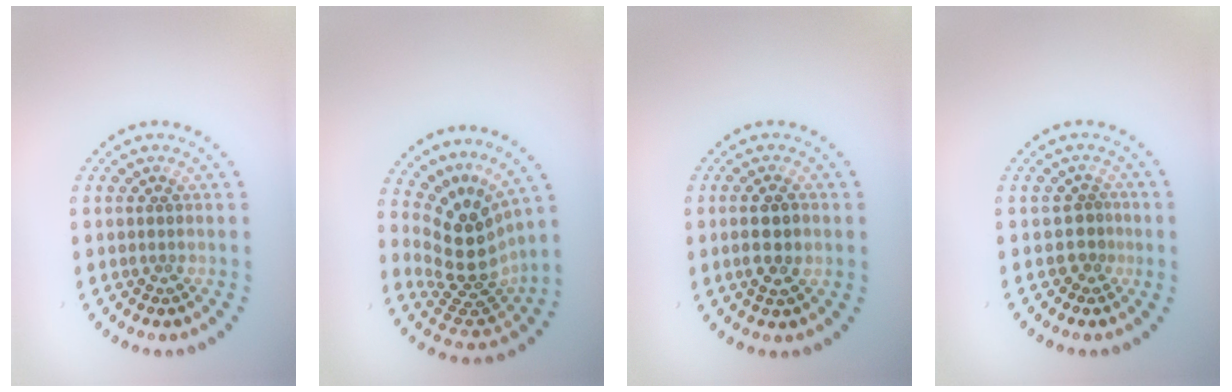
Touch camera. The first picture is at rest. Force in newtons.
{"total": 4.8, "press": 3.6, "slide": 3.2}
{"total": 2.7, "press": 2.6, "slide": 0.6}
{"total": 1.3, "press": 1.0, "slide": 0.8}